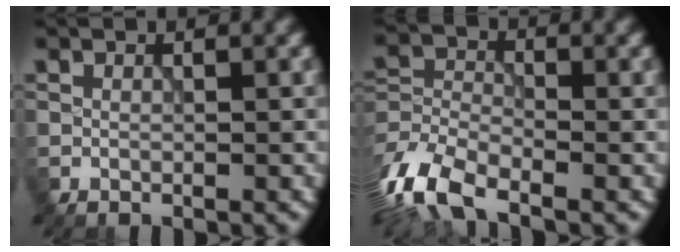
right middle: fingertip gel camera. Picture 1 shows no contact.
{"total": 6.6, "force": [-4.2, 3.1, 4.0], "torque": [-0.084, -0.007, -0.096]}